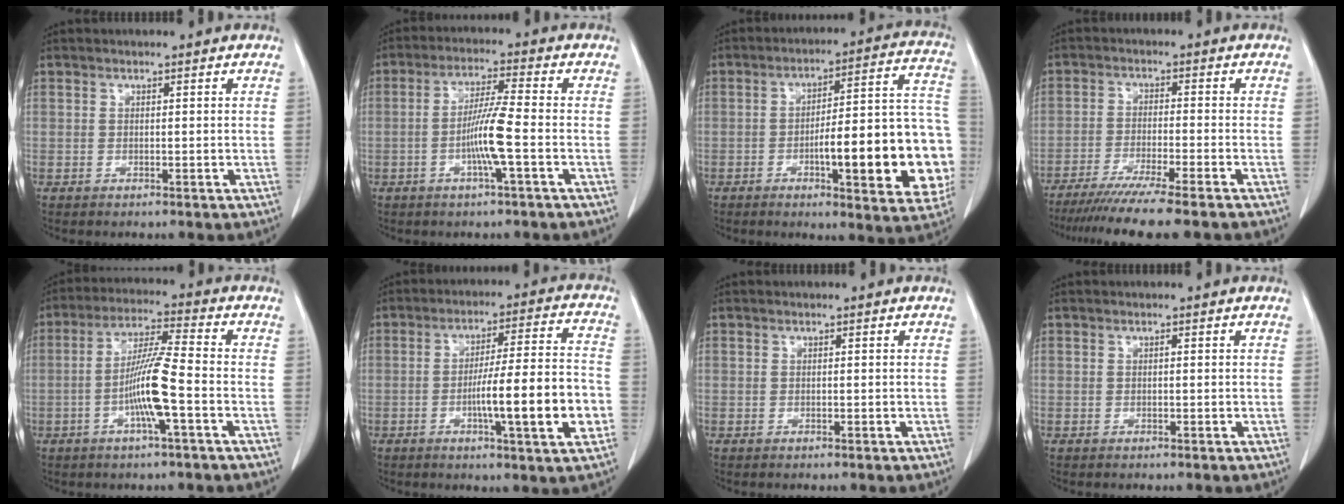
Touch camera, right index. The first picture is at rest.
{"total": 7.0, "force": [-1.9, -0.5, 6.7], "torque": [-0.132, -0.001, -0.037]}
{"total": 20.2, "force": [-4.7, 3.8, 19.3], "torque": [-0.183, 0.033, -0.051]}
{"total": 12.2, "force": [-10.2, -0.7, 6.7], "torque": [-0.082, -0.035, -0.158]}
{"total": 9.2, "force": [-2.6, -0.2, 8.8], "torque": [-0.172, 0.002, -0.051]}
{"total": 13.8, "force": [-3.6, 0.6, 13.3], "torque": [-0.207, 0.004, -0.056]}
{"total": 0.0}
{"total": 0.0}